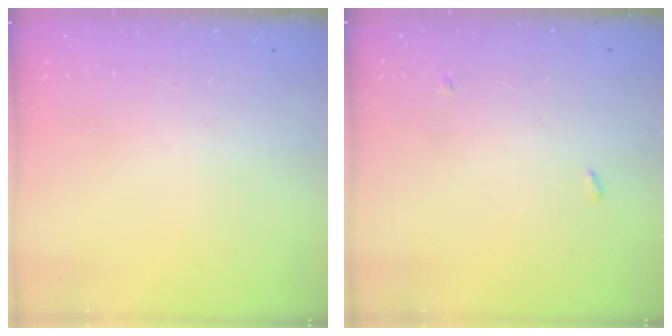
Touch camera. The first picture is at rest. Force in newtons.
{"total": 6.9, "press": 2.8, "slide": 6.3}